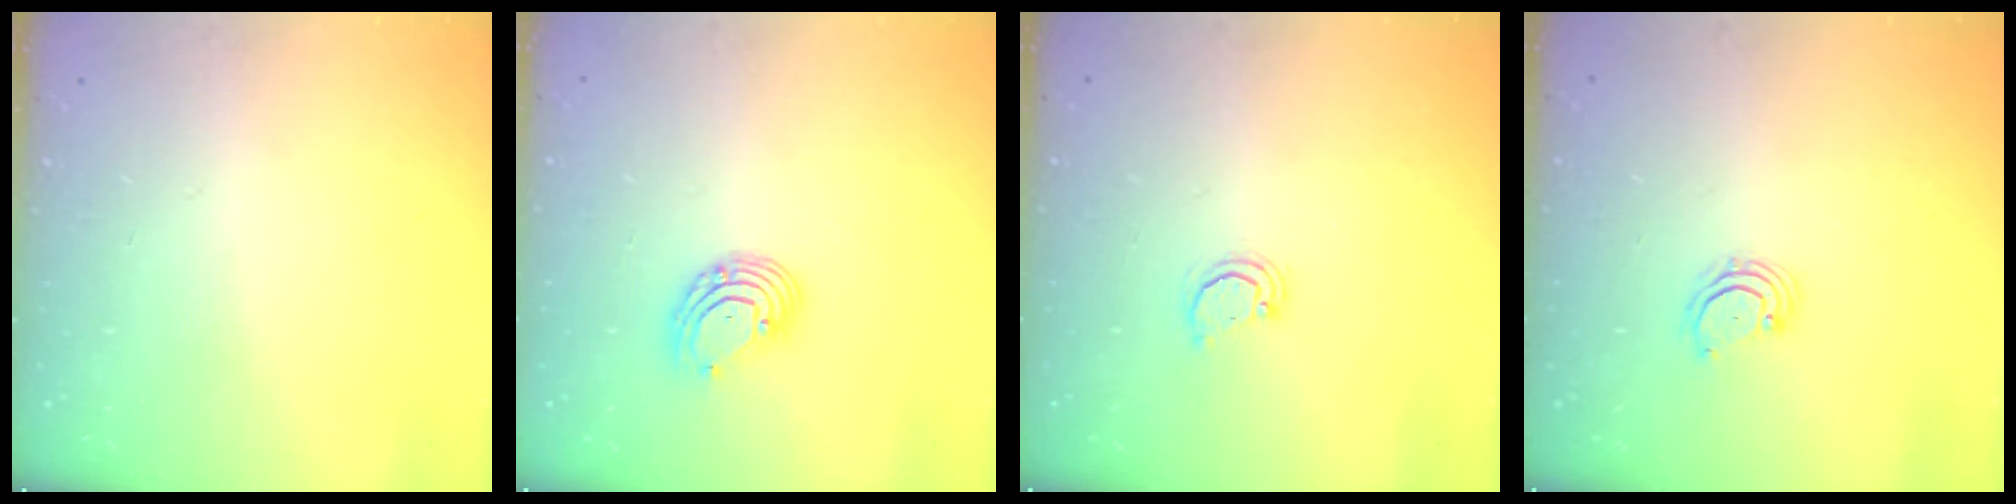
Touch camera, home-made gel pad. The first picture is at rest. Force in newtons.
{"total": 6.5, "press": 6.4, "slide": 0.8}
{"total": 2.5, "press": 2.5, "slide": 0.3}
{"total": 2.7, "press": 2.7, "slide": 0.3}